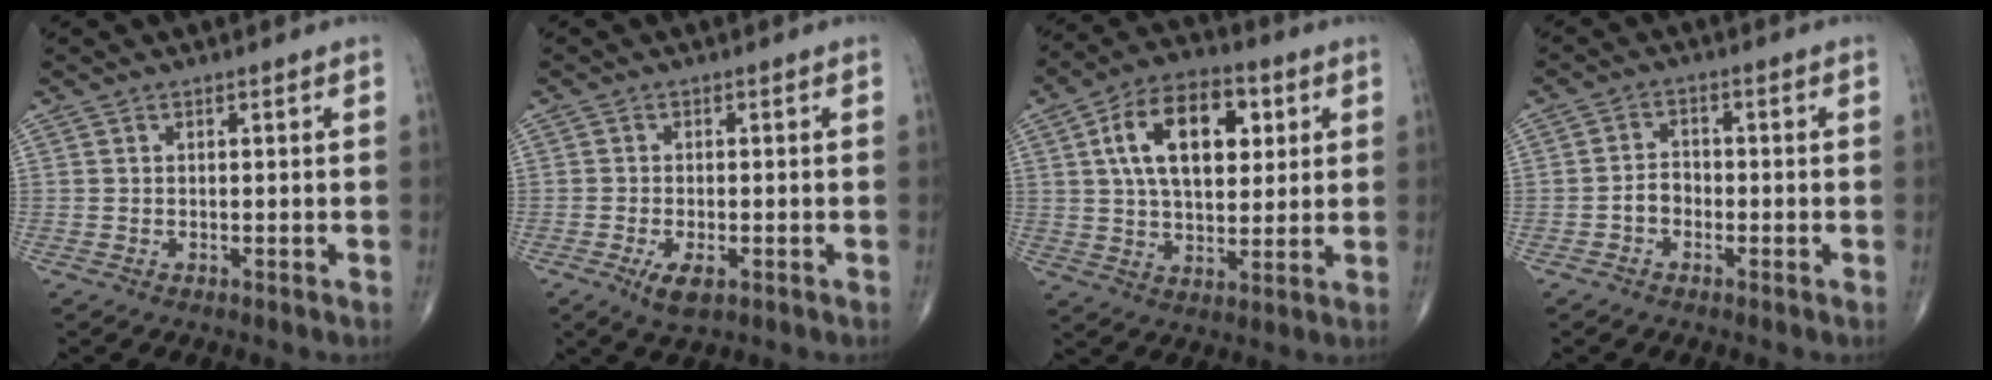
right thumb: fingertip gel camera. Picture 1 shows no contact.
{"total": 4.1, "force": [-1.7, 1.8, 3.3], "torque": [-0.062, -0.005, -0.025]}
{"total": 16.5, "force": [4.6, 9.4, 12.7], "torque": [-0.189, 0.003, 0.076]}
{"total": 3.0, "force": [-1.3, 2.2, 1.6], "torque": [-0.017, 0.014, -0.029]}